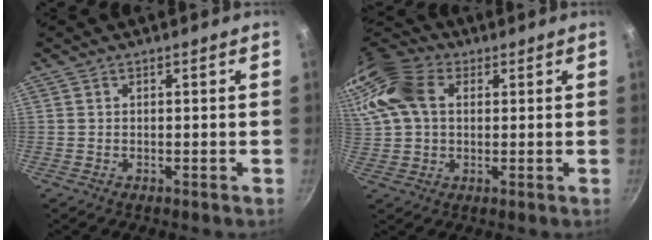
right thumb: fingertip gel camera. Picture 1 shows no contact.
{"total": 18.3, "force": [4.9, 13.1, 11.7], "torque": [-0.272, 0.032, 0.080]}